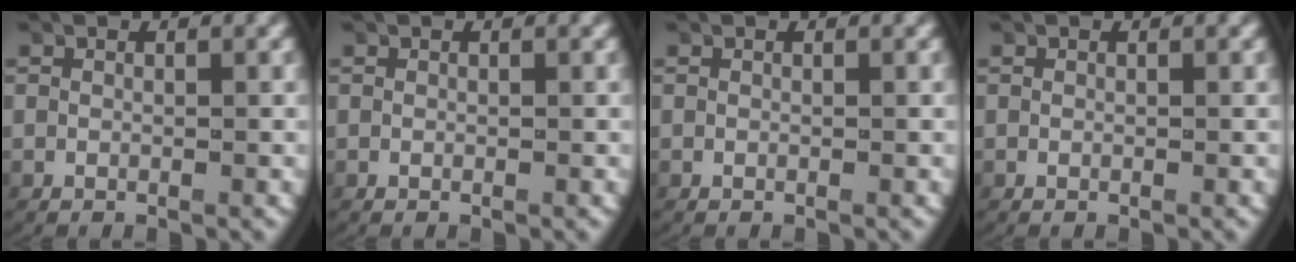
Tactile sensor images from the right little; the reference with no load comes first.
{"total": 0.0}
{"total": 0.0}
{"total": 0.0}